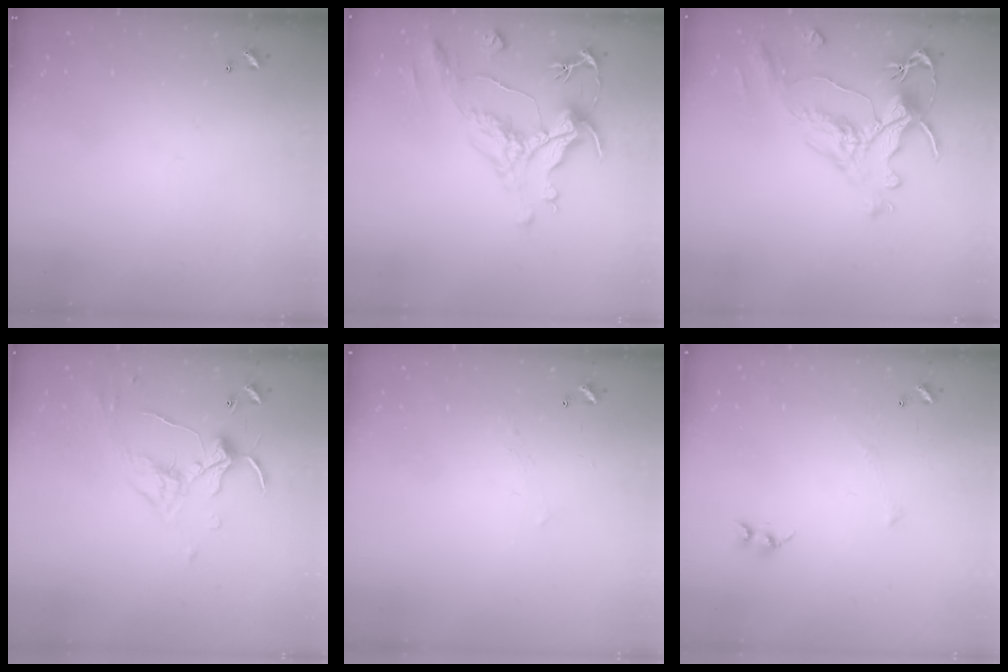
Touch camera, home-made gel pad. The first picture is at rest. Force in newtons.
{"total": 1.9, "press": 0.8, "slide": 1.7}
{"total": 1.8, "press": 1.2, "slide": 1.3}
{"total": 1.2, "press": 0.8, "slide": 0.8}
{"total": 2.9, "press": 2.8, "slide": 0.4}
{"total": 6.1, "press": 6.0, "slide": 0.6}